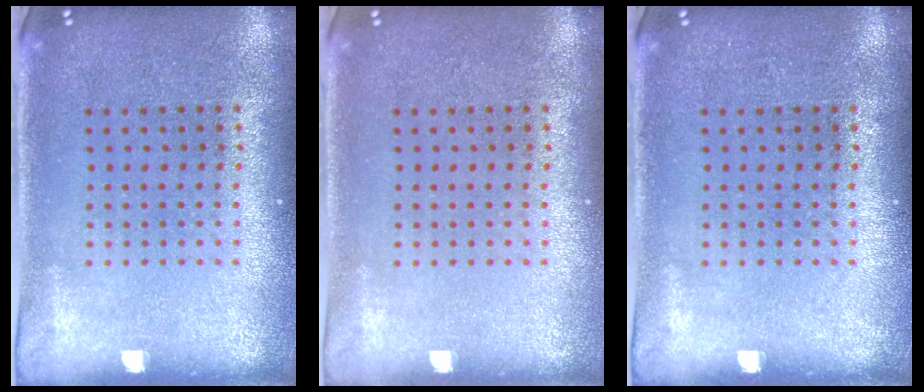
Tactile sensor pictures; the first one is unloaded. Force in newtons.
{"total": 0.0}
{"total": 0.0}